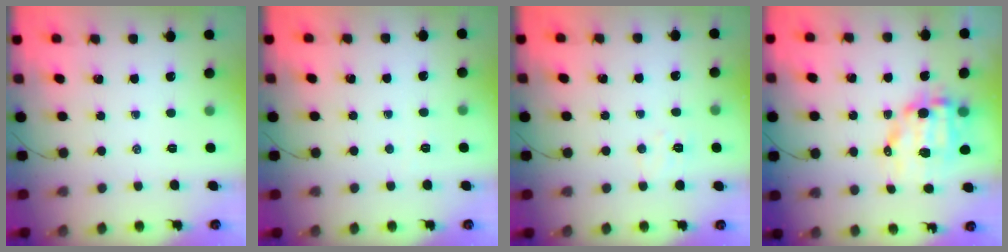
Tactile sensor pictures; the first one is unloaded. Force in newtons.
{"total": 1.8, "press": 1.7, "slide": 0.5}
{"total": 3.8, "press": 3.7, "slide": 0.9}
{"total": 10.9, "press": 10.6, "slide": 2.3}